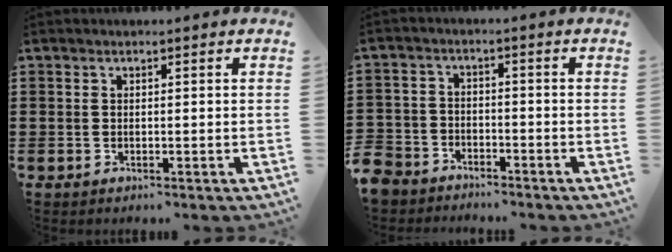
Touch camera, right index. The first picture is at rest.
{"total": 4.6, "force": [-4.2, 1.7, 0.0], "torque": [-0.034, -0.002, -0.098]}